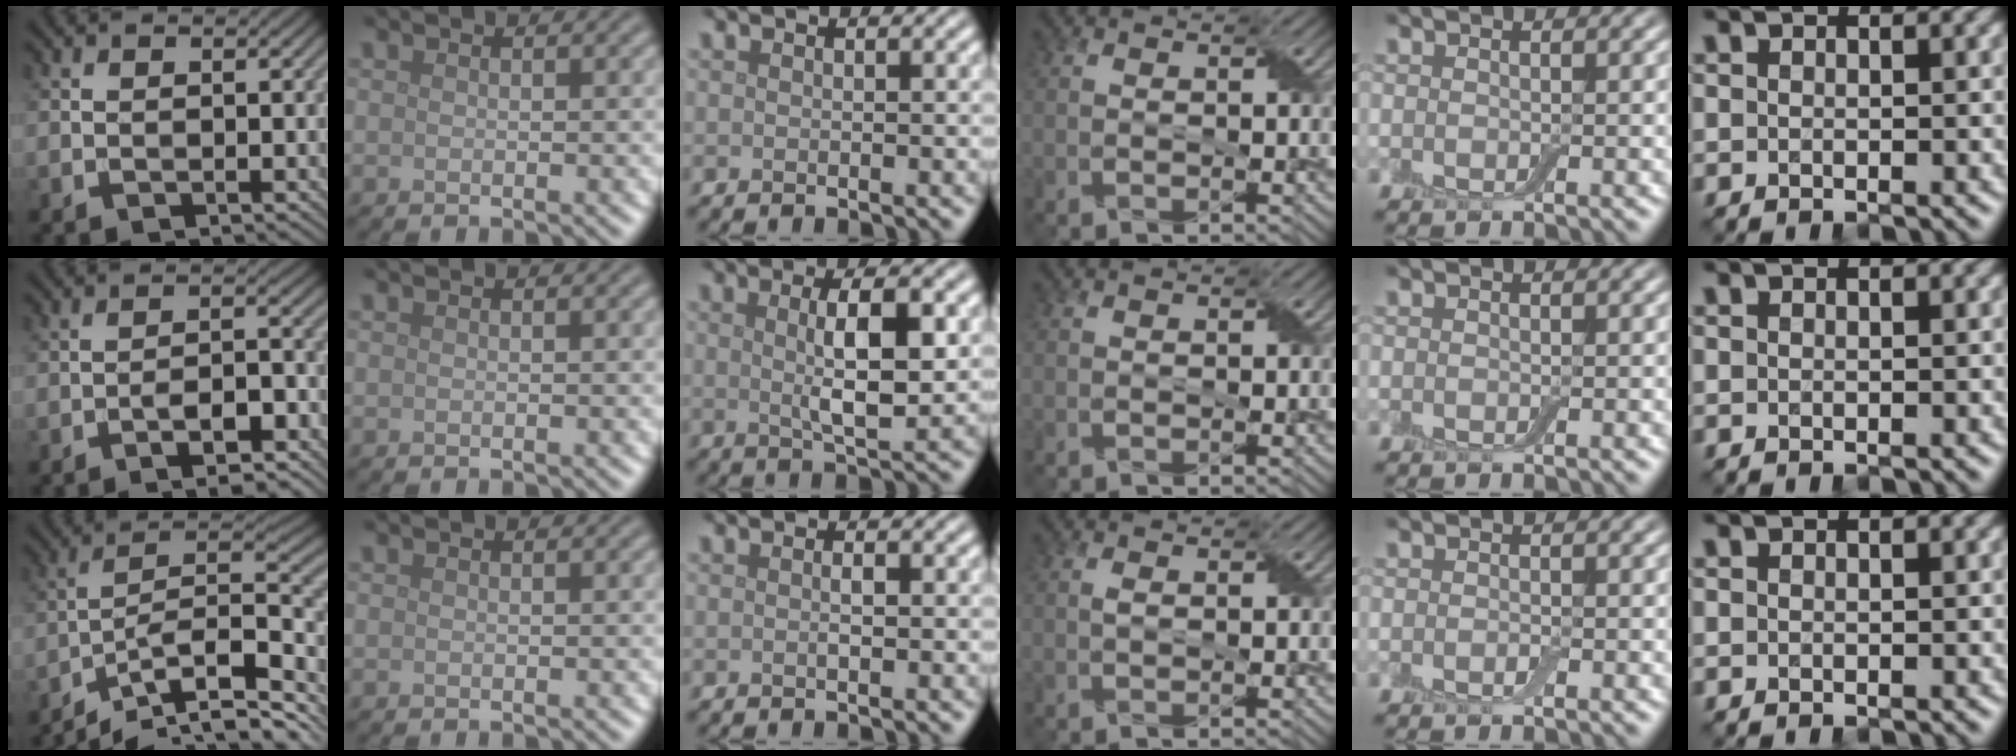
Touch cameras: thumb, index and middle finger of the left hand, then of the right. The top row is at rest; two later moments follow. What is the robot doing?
{"motion": "wrap", "object": "adhesive wrap"}